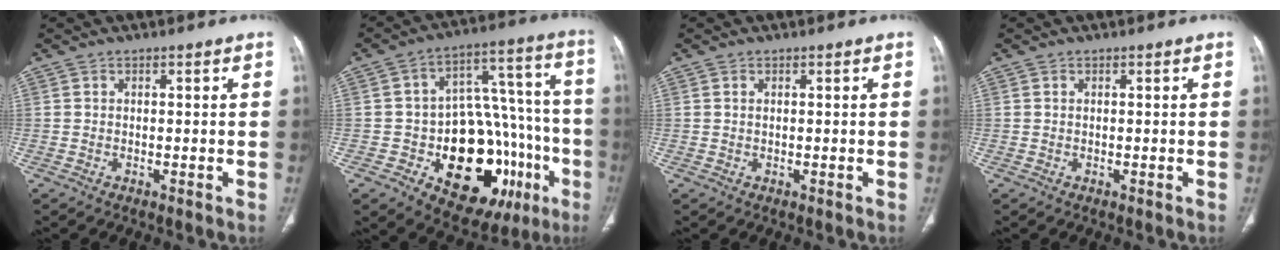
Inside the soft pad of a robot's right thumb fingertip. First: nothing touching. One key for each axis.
{"total": 27.4, "fx": -9.8, "fy": 15.6, "fz": 20.3, "tx": -0.212, "ty": 0.070, "tz": -0.118}
{"total": 0.5, "fx": 0.2, "fy": 0.2, "fz": 0.4, "tx": -0.013, "ty": 0.005, "tz": 0.006}
{"total": 0.0}